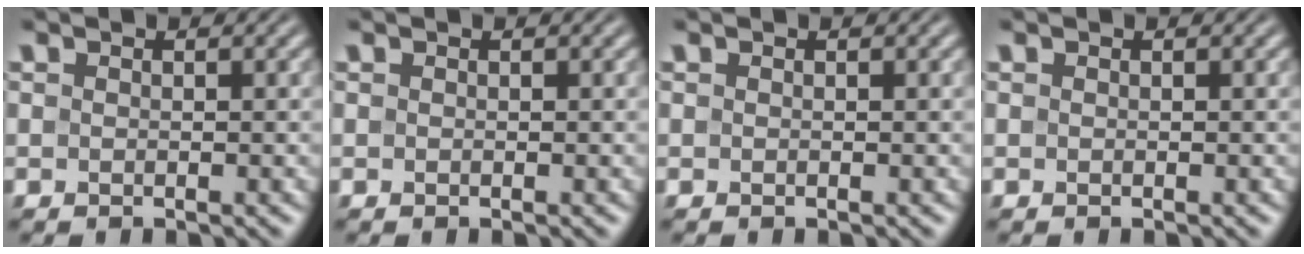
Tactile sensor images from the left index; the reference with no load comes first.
{"total": 0.0}
{"total": 0.0}
{"total": 0.0}